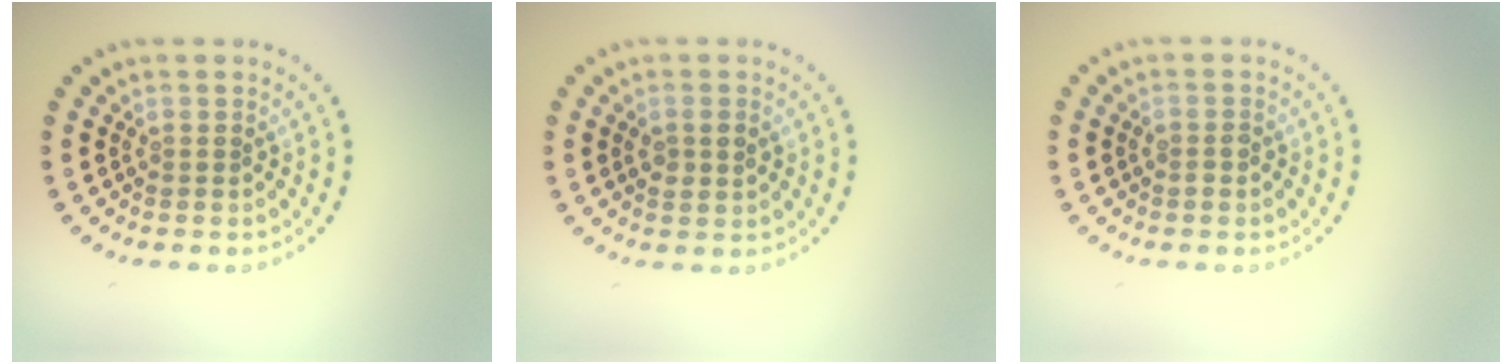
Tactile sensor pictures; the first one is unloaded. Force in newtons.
{"total": 1.5, "press": 1.5, "slide": 0.1}
{"total": 0.8, "press": 0.8, "slide": 0.2}